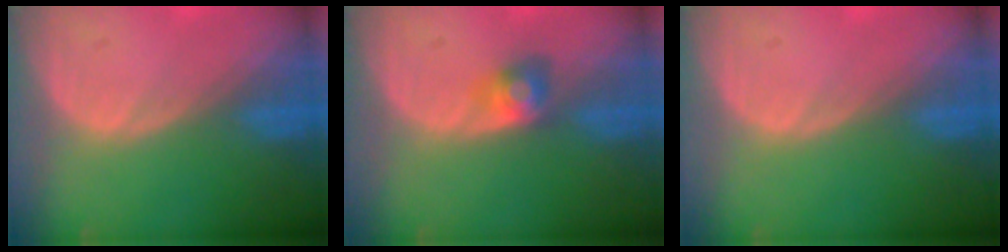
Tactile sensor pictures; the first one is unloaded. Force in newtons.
{"total": 2.9, "press": 2.8, "slide": 0.1}
{"total": 0.0}